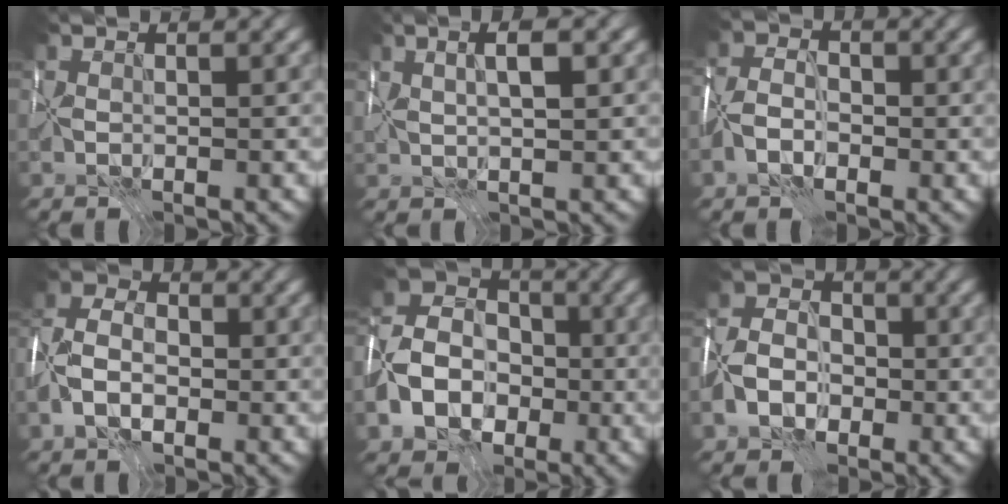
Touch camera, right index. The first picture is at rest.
{"total": 3.1, "force": [1.1, 0.7, 2.9], "torque": [-0.051, 0.005, 0.017]}
{"total": 3.9, "force": [-1.7, 2.5, 2.3], "torque": [-0.049, 0.001, -0.044]}
{"total": 5.7, "force": [-1.5, 3.8, 4.0], "torque": [-0.087, 0.007, -0.041]}
{"total": 8.4, "force": [-2.5, 6.6, 4.5], "torque": [-0.101, -0.004, -0.059]}
{"total": 5.7, "force": [-2.0, 4.5, 3.0], "torque": [-0.064, 0.002, -0.052]}